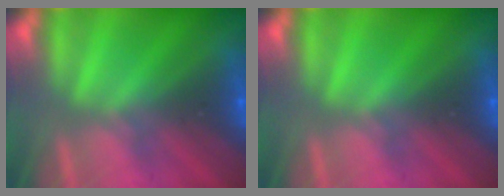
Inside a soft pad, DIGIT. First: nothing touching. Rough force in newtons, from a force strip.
{"total": 0.0}